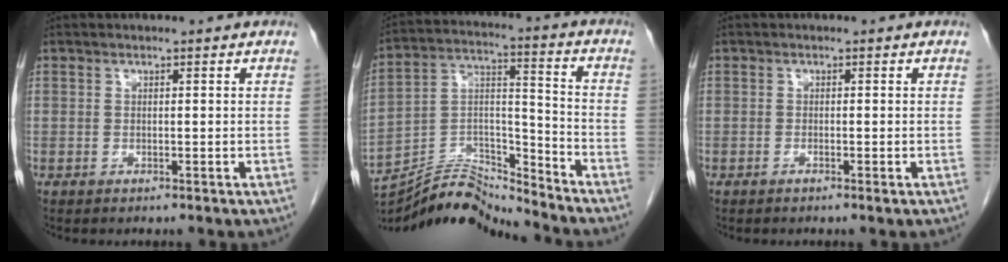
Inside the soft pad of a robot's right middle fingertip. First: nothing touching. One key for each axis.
{"total": 14.0, "fx": -13.8, "fy": -0.3, "fz": 2.0, "tx": -0.037, "ty": 0.038, "tz": -0.254}
{"total": 0.8, "fx": -0.5, "fy": -0.1, "fz": 0.6, "tx": -0.012, "ty": -0.001, "tz": -0.009}